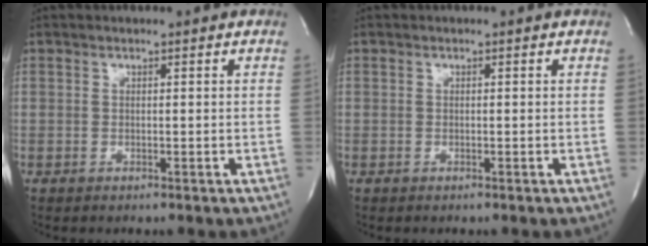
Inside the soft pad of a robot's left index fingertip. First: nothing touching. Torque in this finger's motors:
{"motor_torque": [-0.01, 0.01, -0.01, 0.00]}